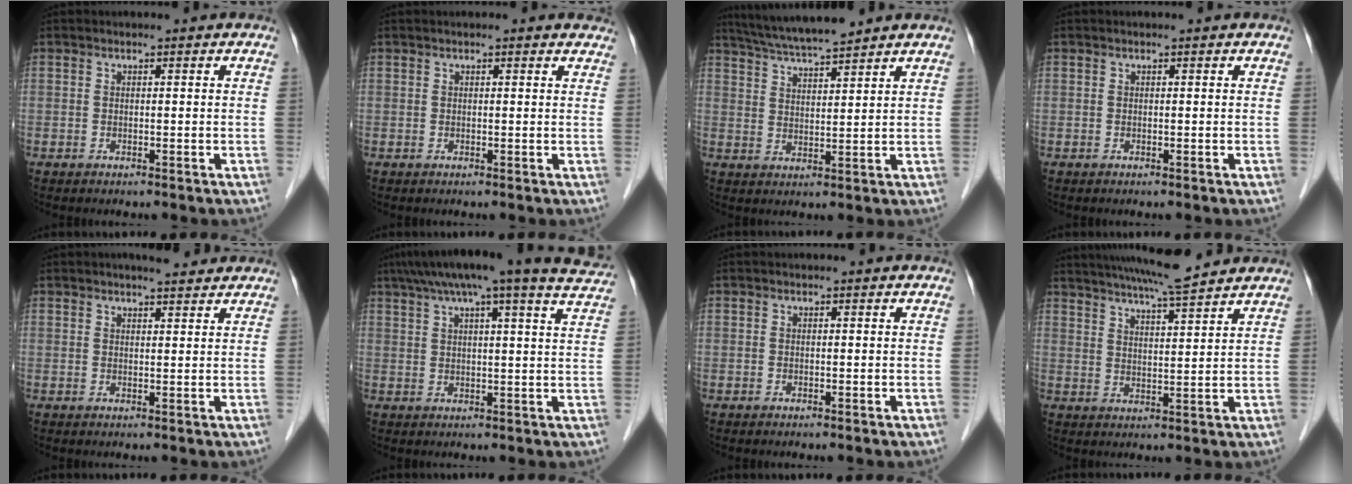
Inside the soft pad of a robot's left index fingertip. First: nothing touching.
{"total": 3.5, "force": [3.1, 0.7, 1.4], "torque": [-0.014, 0.017, 0.025]}
{"total": 9.0, "force": [8.1, -0.2, 3.9], "torque": [-0.071, 0.021, 0.140]}
{"total": 0.0}
{"total": 4.2, "force": [3.6, 0.9, 1.8], "torque": [-0.026, 0.013, 0.049]}
{"total": 20.2, "force": [17.1, 0.7, 10.6], "torque": [-0.168, 0.015, 0.212]}
{"total": 0.0}
{"total": 10.6, "force": [9.5, 0.0, 4.7], "torque": [-0.083, 0.016, 0.143]}